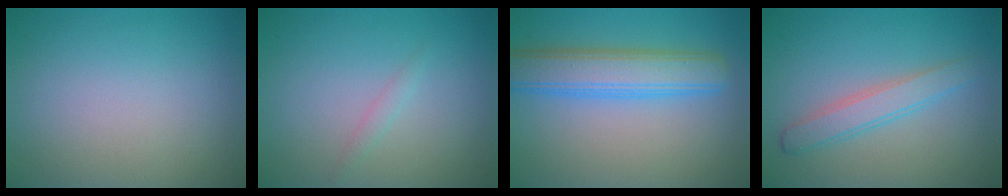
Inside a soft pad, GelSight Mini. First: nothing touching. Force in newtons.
{"total": 0.8, "press": 0.8, "slide": 0.0}
{"total": 5.7, "press": 5.7, "slide": 0.2}
{"total": 2.6, "press": 2.6, "slide": 0.2}